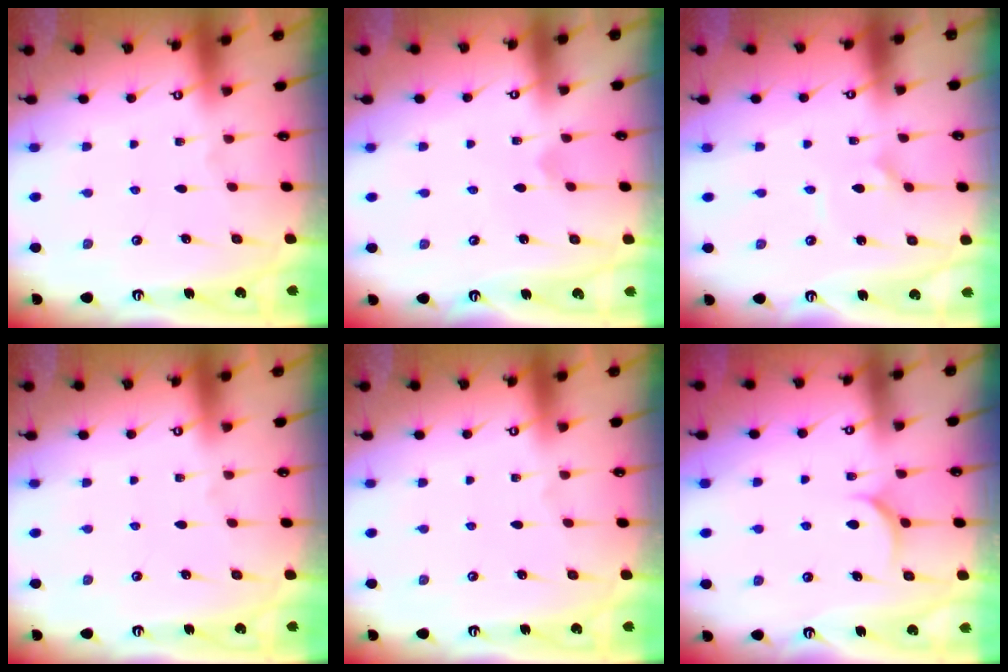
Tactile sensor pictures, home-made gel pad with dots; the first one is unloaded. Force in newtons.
{"total": 1.7, "press": 1.6, "slide": 0.1}
{"total": 1.6, "press": 1.5, "slide": 0.4}
{"total": 0.0}
{"total": 0.0}
{"total": 5.4, "press": 5.3, "slide": 0.7}